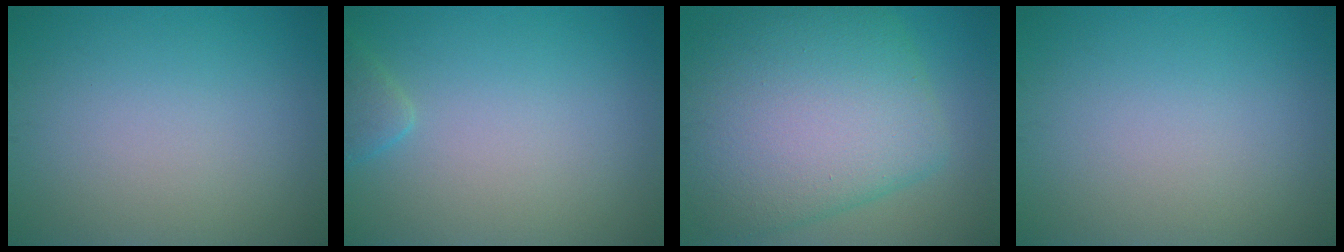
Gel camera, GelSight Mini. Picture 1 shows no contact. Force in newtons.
{"total": 1.4, "press": 1.4, "slide": 0.2}
{"total": 11.6, "press": 11.6, "slide": 0.3}
{"total": 0.0}